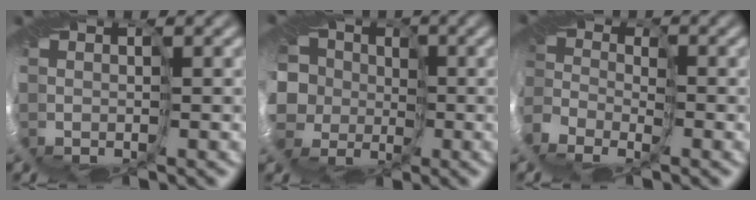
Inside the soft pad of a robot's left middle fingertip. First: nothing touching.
{"total": 9.8, "force": [-3.0, 8.2, 4.4], "torque": [-0.093, -0.006, -0.097]}
{"total": 4.4, "force": [-3.6, 2.6, 0.1], "torque": [0.035, -0.012, -0.088]}